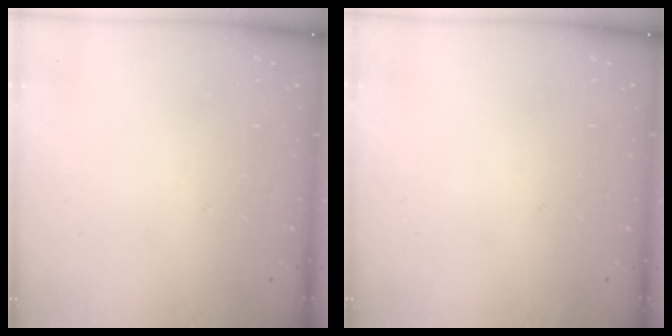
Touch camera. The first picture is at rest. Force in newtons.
{"total": 0.0}